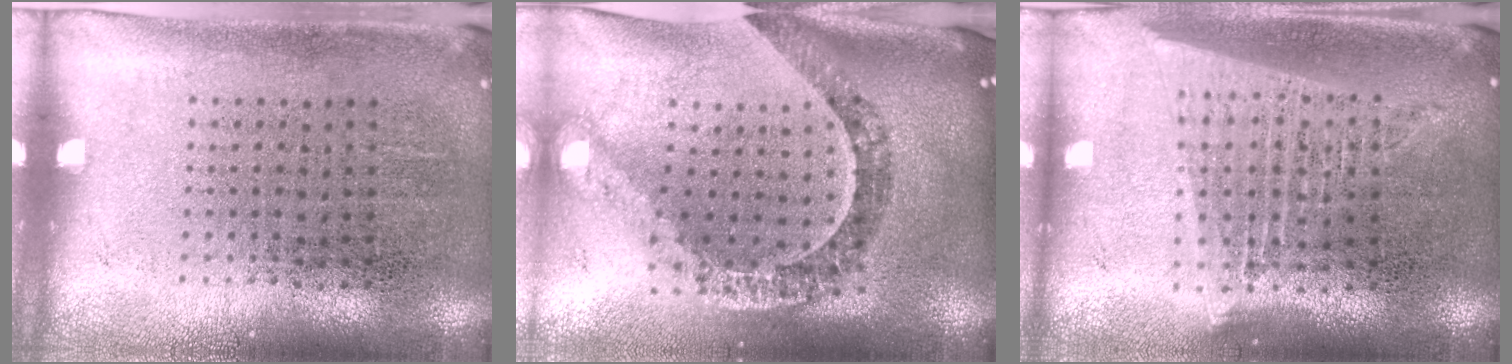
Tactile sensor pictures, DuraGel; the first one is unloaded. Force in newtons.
{"total": 1.8, "press": 1.6, "slide": 0.8}
{"total": 1.7, "press": 1.6, "slide": 0.8}